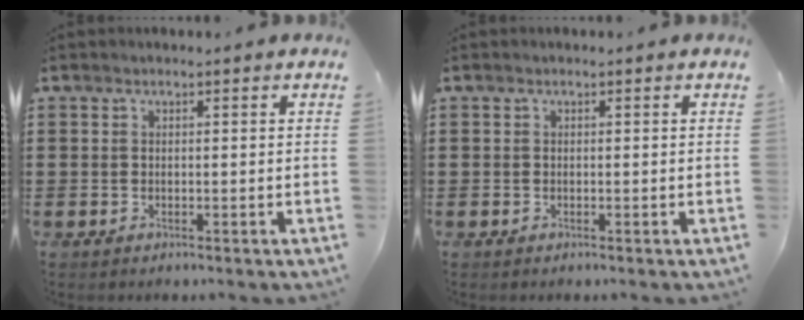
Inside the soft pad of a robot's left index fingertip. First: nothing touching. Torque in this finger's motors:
{"motor_torque": [-0.02, -0.02, 0.01, -0.01]}